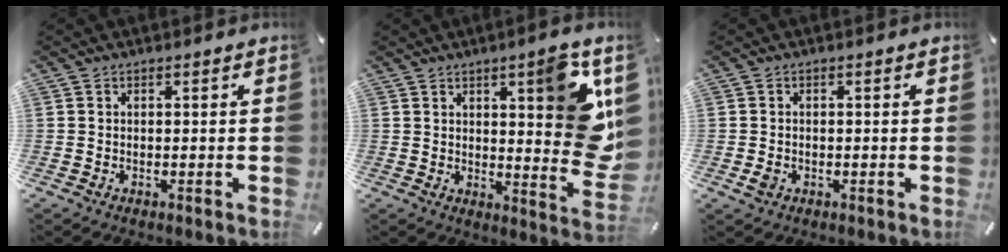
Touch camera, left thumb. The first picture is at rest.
{"total": 14.7, "force": [5.4, 4.3, 13.0], "torque": [-0.148, -0.050, 0.087]}
{"total": 2.0, "force": [-0.7, 1.5, 1.1], "torque": [-0.019, 0.003, -0.011]}